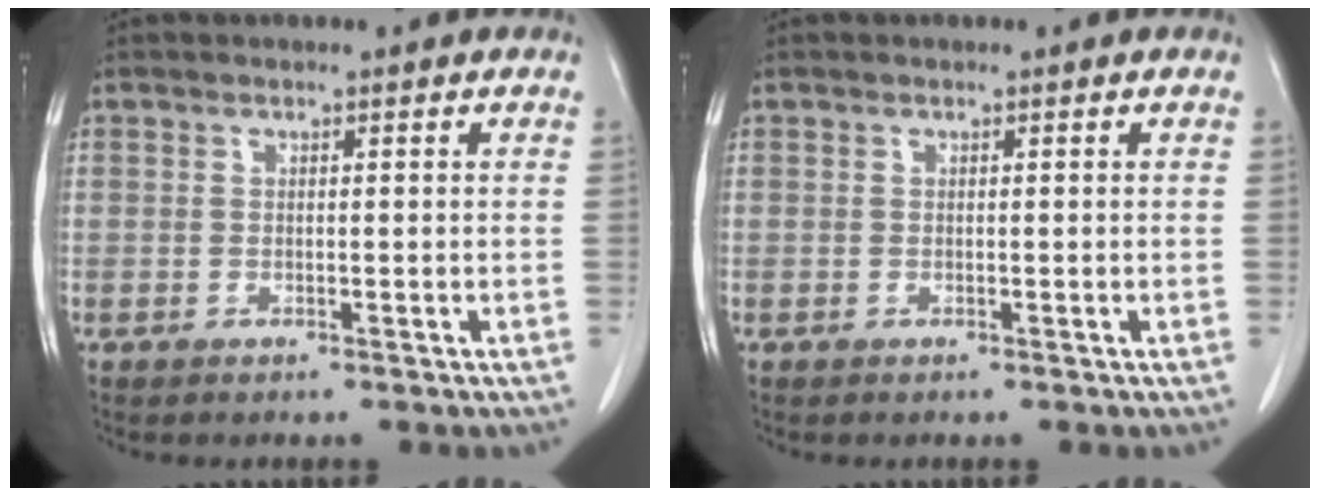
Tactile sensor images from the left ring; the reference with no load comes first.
{"total": 0.0}